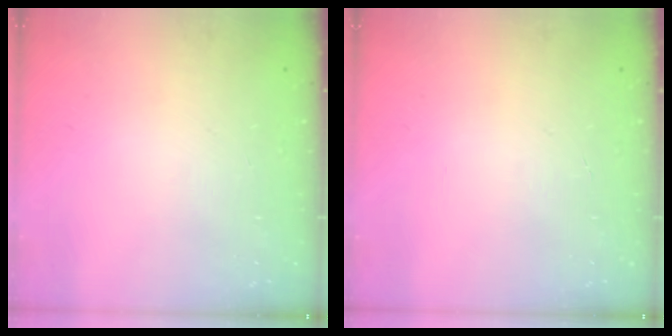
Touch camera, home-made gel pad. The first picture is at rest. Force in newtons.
{"total": 0.0}